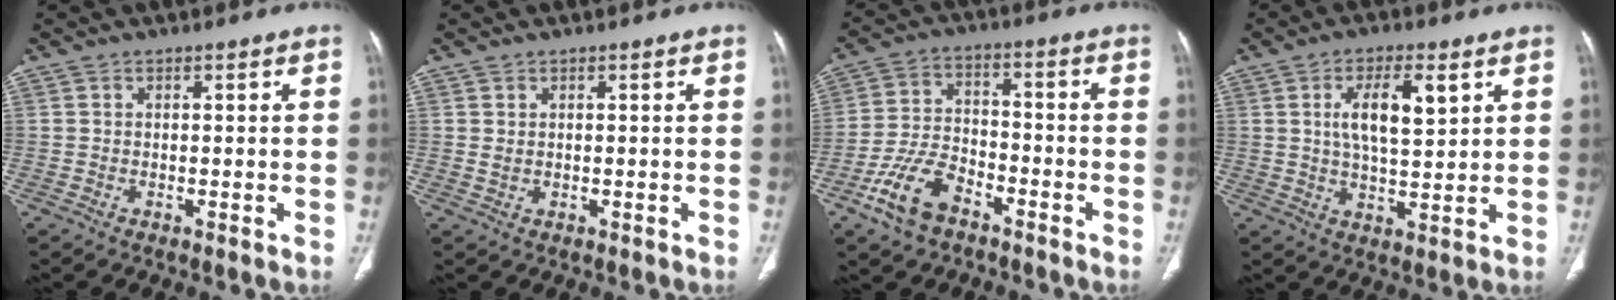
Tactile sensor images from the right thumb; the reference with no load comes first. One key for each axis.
{"total": 0.9, "fx": 0.3, "fy": 0.6, "fz": 0.5, "tx": -0.008, "ty": 0.000, "tz": 0.009}
{"total": 10.7, "fx": -6.3, "fy": 5.8, "fz": 6.3, "tx": -0.126, "ty": 0.032, "tz": -0.122}
{"total": 9.1, "fx": 3.1, "fy": 3.5, "fz": 7.8, "tx": -0.123, "ty": -0.012, "tz": 0.055}